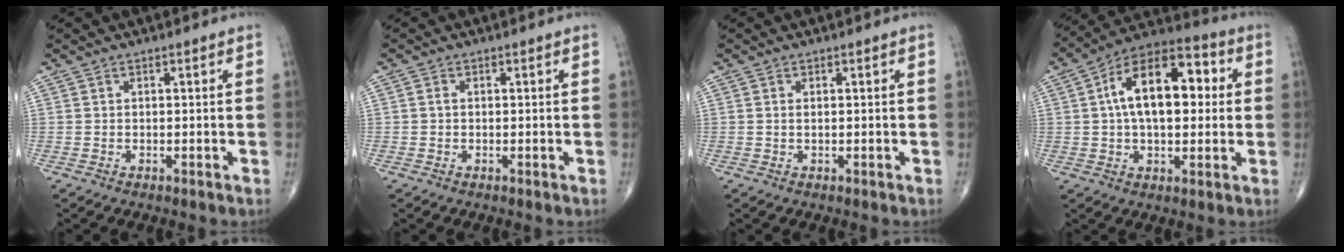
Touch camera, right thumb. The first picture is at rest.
{"total": 0.8, "force": [-0.1, 0.6, 0.5], "torque": [-0.005, 0.002, -0.003]}
{"total": 0.5, "force": [0.1, 0.2, 0.5], "torque": [-0.014, 0.001, 0.002]}
{"total": 17.5, "force": [2.7, 9.4, 14.5], "torque": [-0.212, 0.031, 0.034]}